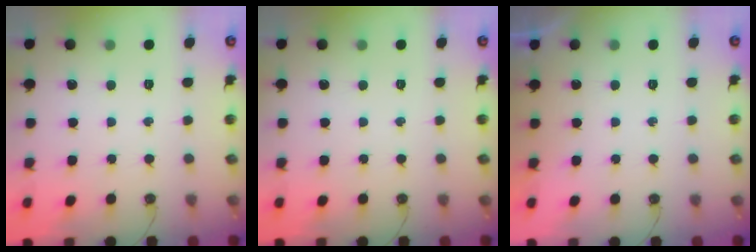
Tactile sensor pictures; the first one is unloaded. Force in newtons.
{"total": 0.0}
{"total": 0.0}